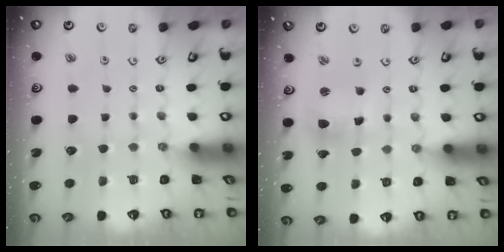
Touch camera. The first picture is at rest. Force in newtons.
{"total": 7.2, "press": 7.1, "slide": 1.1}